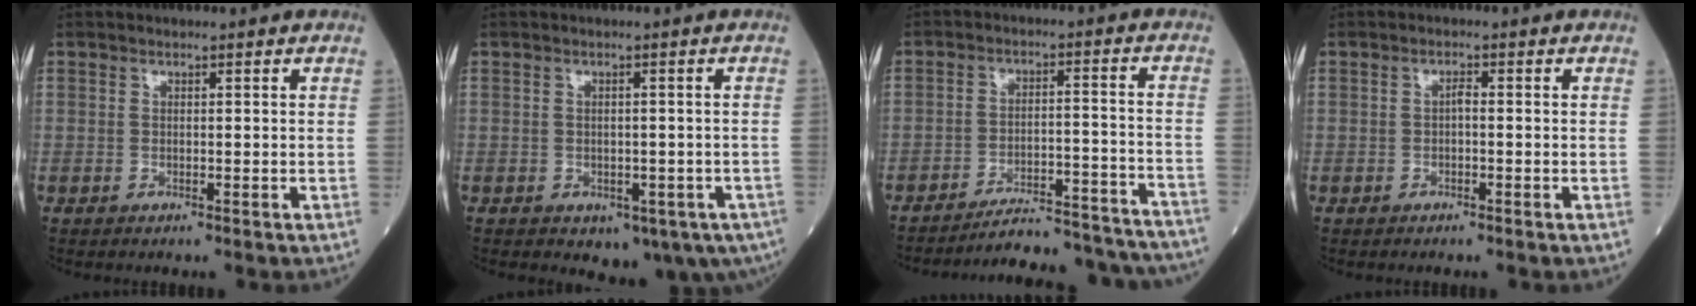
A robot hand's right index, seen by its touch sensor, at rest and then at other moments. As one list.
[{"total": 7.5, "force": [-4.2, 4.2, 4.5], "torque": [-0.030, 0.002, -0.051]}, {"total": 19.8, "force": [-19.2, 1.6, 4.5], "torque": [-0.040, 0.009, -0.250]}, {"total": 1.0, "force": [-0.1, 0.3, 0.9], "torque": [-0.016, 0.003, -0.004]}]